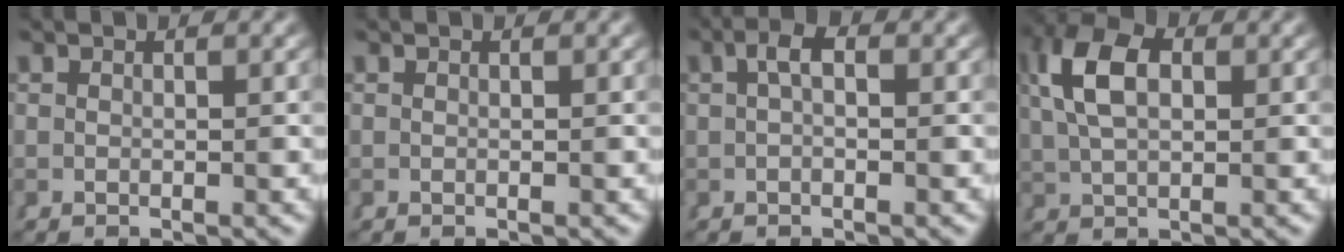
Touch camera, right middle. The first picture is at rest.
{"total": 0.0}
{"total": 1.9, "force": [0.6, 0.4, 1.8], "torque": [-0.024, 0.009, 0.008]}
{"total": 5.2, "force": [1.7, 2.7, 4.1], "torque": [-0.092, 0.000, 0.038]}